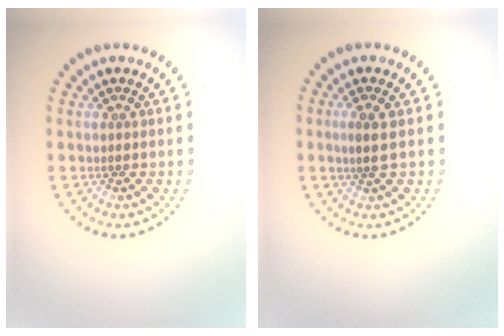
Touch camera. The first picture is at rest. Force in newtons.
{"total": 1.9, "press": 1.7, "slide": 0.7}